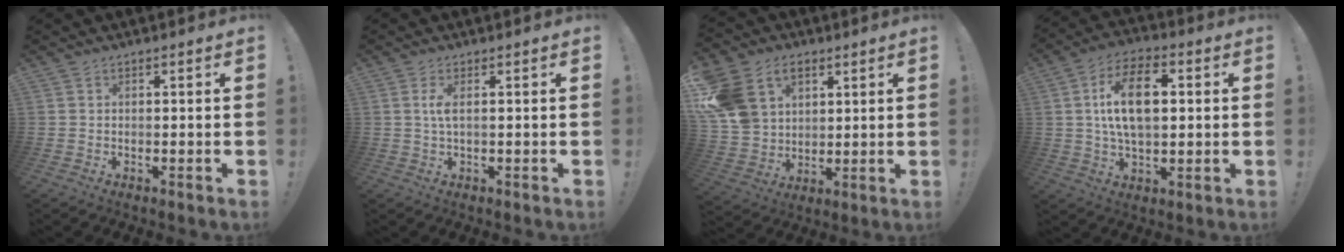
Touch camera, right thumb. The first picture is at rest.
{"total": 2.6, "force": [0.4, 0.4, 2.6], "torque": [-0.056, -0.001, 0.002]}
{"total": 16.5, "force": [7.0, 12.5, 8.1], "torque": [-0.154, -0.028, 0.140]}
{"total": 15.0, "force": [2.2, 8.2, 12.4], "torque": [-0.215, 0.004, 0.032]}